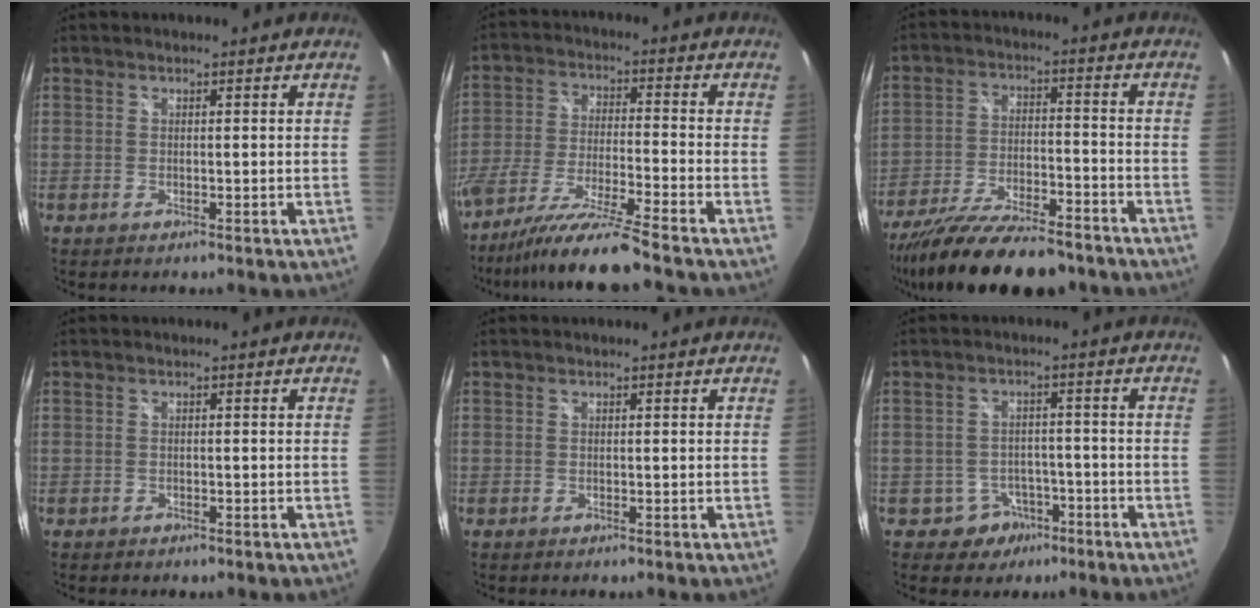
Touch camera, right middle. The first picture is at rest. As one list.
[{"total": 12.8, "force": [-10.9, -1.7, 6.5], "torque": [-0.128, -0.028, -0.195]}, {"total": 19.0, "force": [-15.7, 4.5, 9.8], "torque": [-0.193, -0.043, -0.251]}, {"total": 1.1, "force": [-0.8, 0.7, 0.3], "torque": [-0.010, -0.003, -0.011]}, {"total": 0.0}, {"total": 5.4, "force": [-3.2, 4.4, 0.6], "torque": [-0.023, 0.018, -0.037]}]